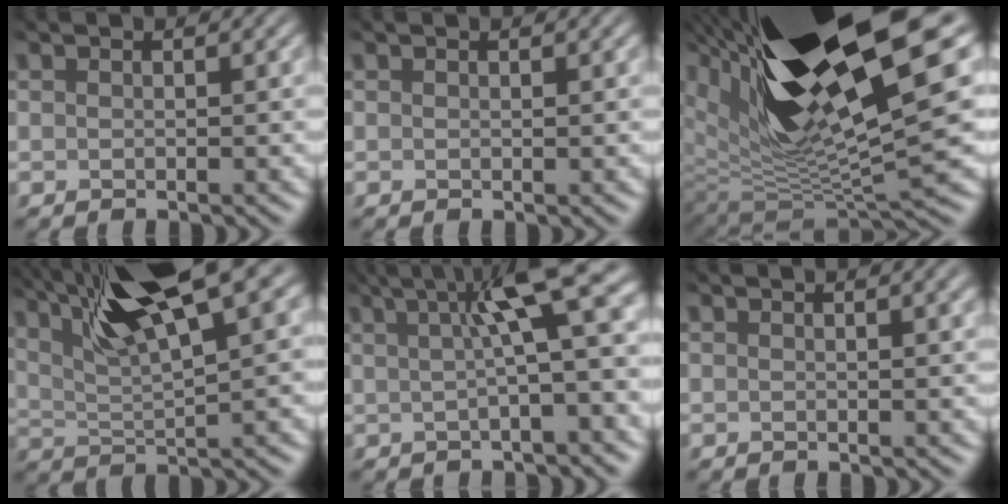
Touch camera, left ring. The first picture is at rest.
{"total": 0.0}
{"total": 17.0, "force": [6.6, 5.2, 14.8], "torque": [-0.266, -0.001, 0.114]}
{"total": 11.0, "force": [5.9, 2.7, 8.9], "torque": [-0.152, 0.015, 0.096]}
{"total": 7.4, "force": [2.1, 2.0, 6.8], "torque": [-0.102, 0.010, 0.027]}
{"total": 3.2, "force": [2.1, 1.1, 2.2], "torque": [-0.030, 0.018, 0.013]}